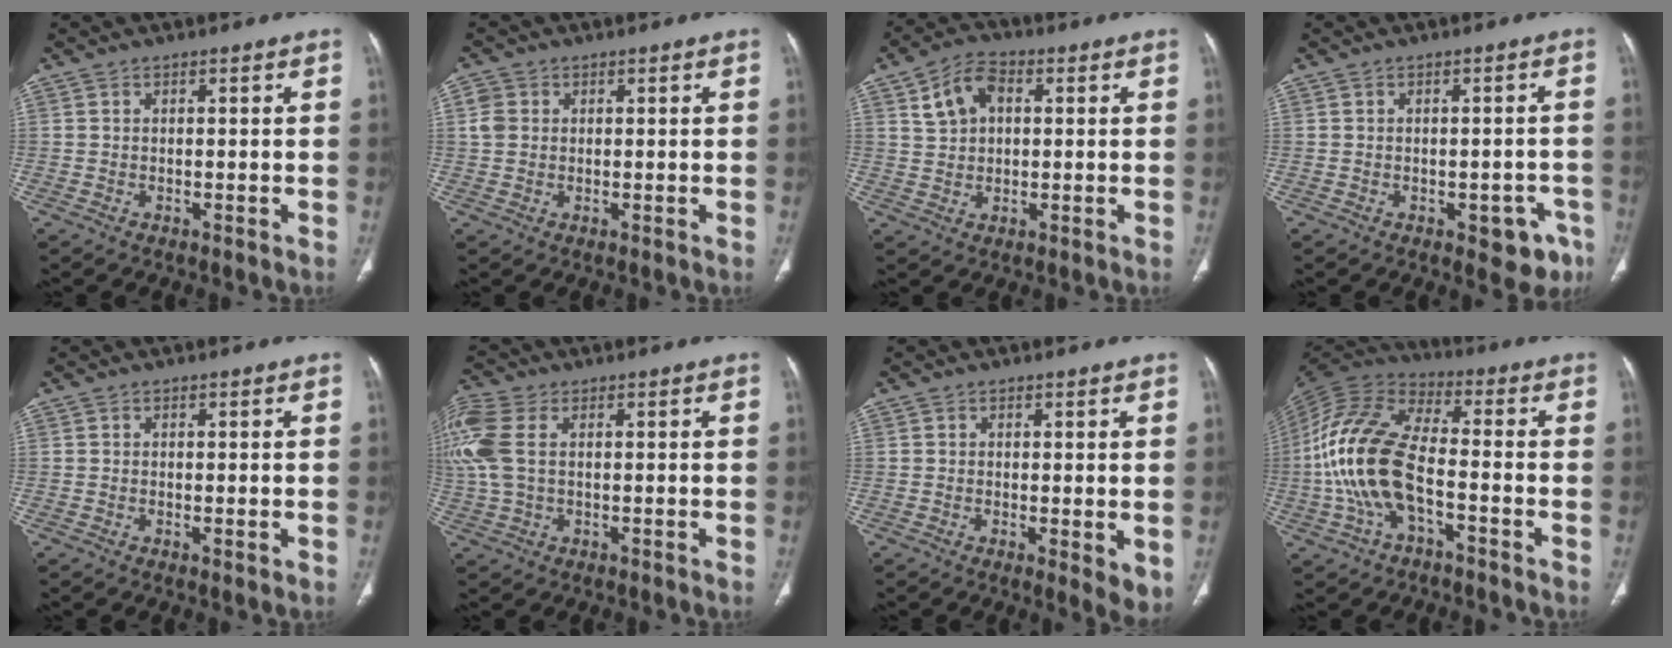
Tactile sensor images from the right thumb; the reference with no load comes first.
{"total": 3.1, "force": [0.6, 2.6, 1.5], "torque": [-0.028, 0.004, 0.012]}
{"total": 7.6, "force": [2.3, 5.2, 5.0], "torque": [-0.078, 0.010, 0.037]}
{"total": 6.3, "force": [-3.1, 3.5, 4.3], "torque": [-0.021, 0.015, -0.030]}
{"total": 0.6, "force": [0.0, 0.2, 0.5], "torque": [-0.015, -0.004, 0.000]}
{"total": 10.9, "force": [2.3, 6.7, 8.3], "torque": [-0.237, 0.021, 0.050]}
{"total": 4.5, "force": [-0.2, 1.7, 4.1], "torque": [-0.054, -0.015, -0.002]}
{"total": 16.5, "force": [-3.7, 8.2, 13.8], "torque": [-0.291, 0.035, -0.075]}